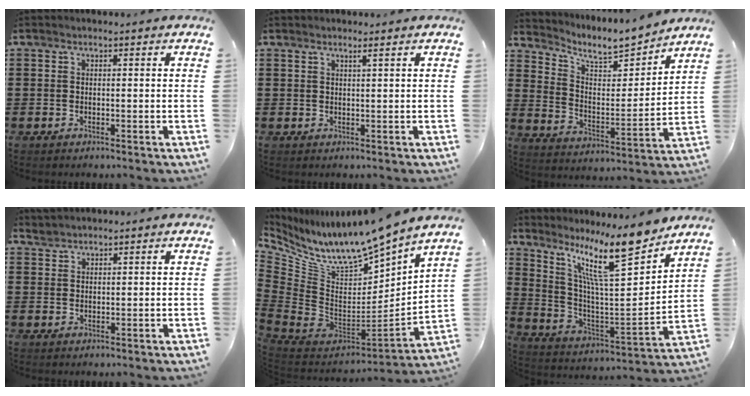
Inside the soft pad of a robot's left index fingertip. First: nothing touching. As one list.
[{"total": 1.1, "force": [0.8, -0.1, 0.7], "torque": [-0.013, -0.002, 0.016]}, {"total": 7.2, "force": [6.6, 1.5, 2.3], "torque": [-0.071, -0.046, 0.112]}, {"total": 1.9, "force": [1.8, 0.6, -0.2], "torque": [-0.002, 0.003, 0.038]}, {"total": 9.9, "force": [8.6, 2.3, 4.4], "torque": [-0.122, -0.085, 0.145]}, {"total": 14.1, "force": [10.5, 2.5, 9.0], "torque": [-0.180, -0.068, 0.171]}]